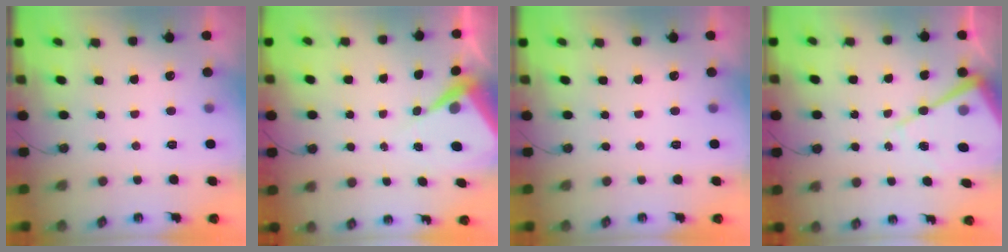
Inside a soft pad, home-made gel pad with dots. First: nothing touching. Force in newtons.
{"total": 7.0, "press": 7.0, "slide": 0.5}
{"total": 0.0}
{"total": 12.6, "press": 12.5, "slide": 1.1}